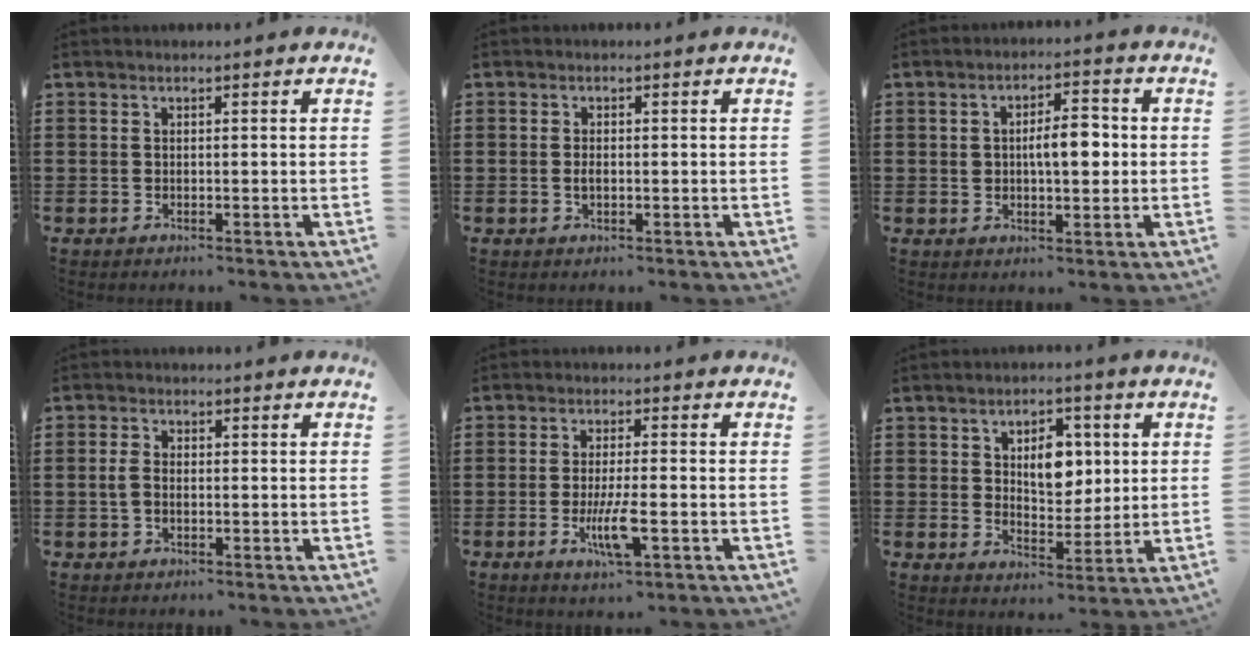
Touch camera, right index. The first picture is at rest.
{"total": 1.3, "force": [-0.3, 0.5, 1.2], "torque": [-0.023, -0.003, -0.005]}
{"total": 5.6, "force": [0.3, 2.3, 5.0], "torque": [-0.081, 0.002, -0.001]}
{"total": 2.4, "force": [-0.3, 1.3, 2.0], "torque": [-0.055, -0.004, -0.011]}
{"total": 6.2, "force": [-2.2, 1.2, 5.7], "torque": [-0.113, -0.012, -0.040]}
{"total": 6.4, "force": [1.8, 4.4, 4.4], "torque": [-0.070, 0.005, 0.023]}